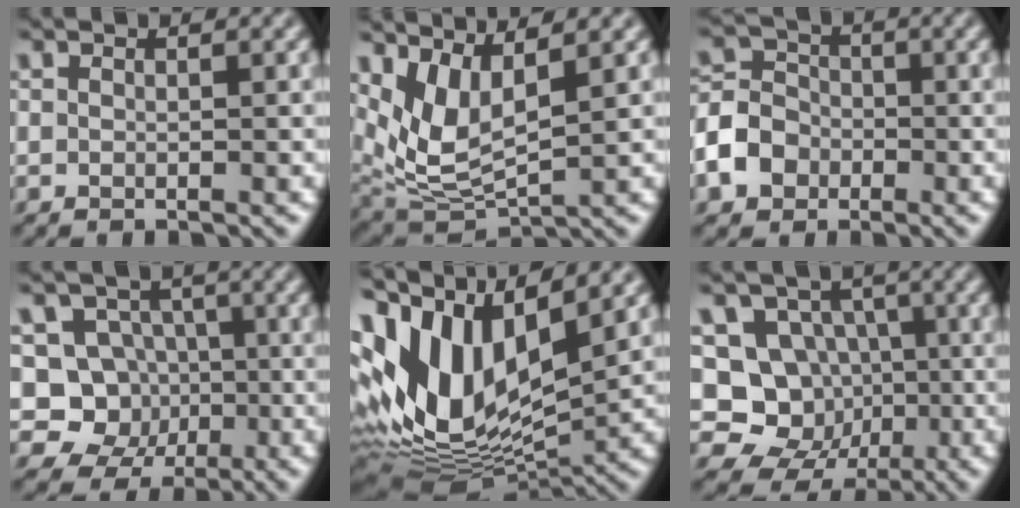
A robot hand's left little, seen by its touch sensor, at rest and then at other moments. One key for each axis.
{"total": 5.1, "fx": 2.3, "fy": 2.0, "fz": 4.1, "tx": -0.100, "ty": -0.013, "tz": 0.052}
{"total": 4.6, "fx": -1.9, "fy": 3.7, "fz": 1.9, "tx": -0.041, "ty": 0.003, "tz": -0.043}
{"total": 6.5, "fx": -0.8, "fy": 6.1, "fz": 2.1, "tx": -0.018, "ty": 0.006, "tz": -0.043}
{"total": 14.6, "fx": 3.9, "fy": 7.7, "fz": 11.8, "tx": -0.249, "ty": 0.010, "tz": 0.069}
{"total": 11.2, "fx": -2.0, "fy": 10.3, "fz": 3.8, "tx": -0.076, "ty": 0.022, "tz": -0.058}